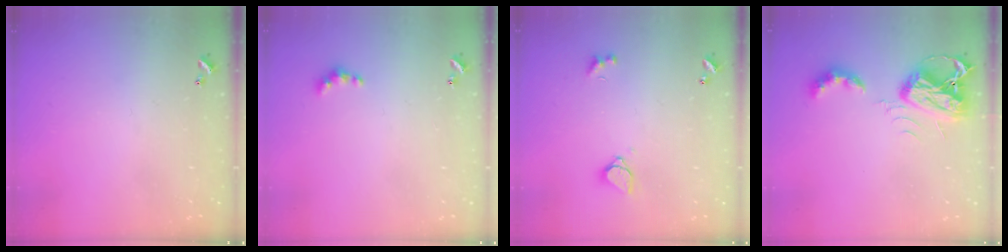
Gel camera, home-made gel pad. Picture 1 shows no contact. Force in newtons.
{"total": 2.8, "press": 2.8, "slide": 0.5}
{"total": 1.6, "press": 1.5, "slide": 0.5}
{"total": 7.9, "press": 7.9, "slide": 0.8}